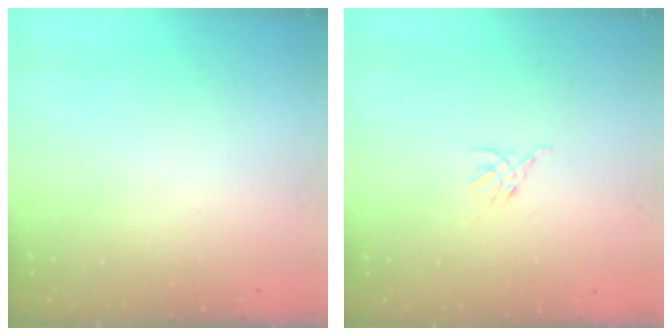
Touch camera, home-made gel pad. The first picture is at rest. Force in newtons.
{"total": 2.7, "press": 2.6, "slide": 0.7}